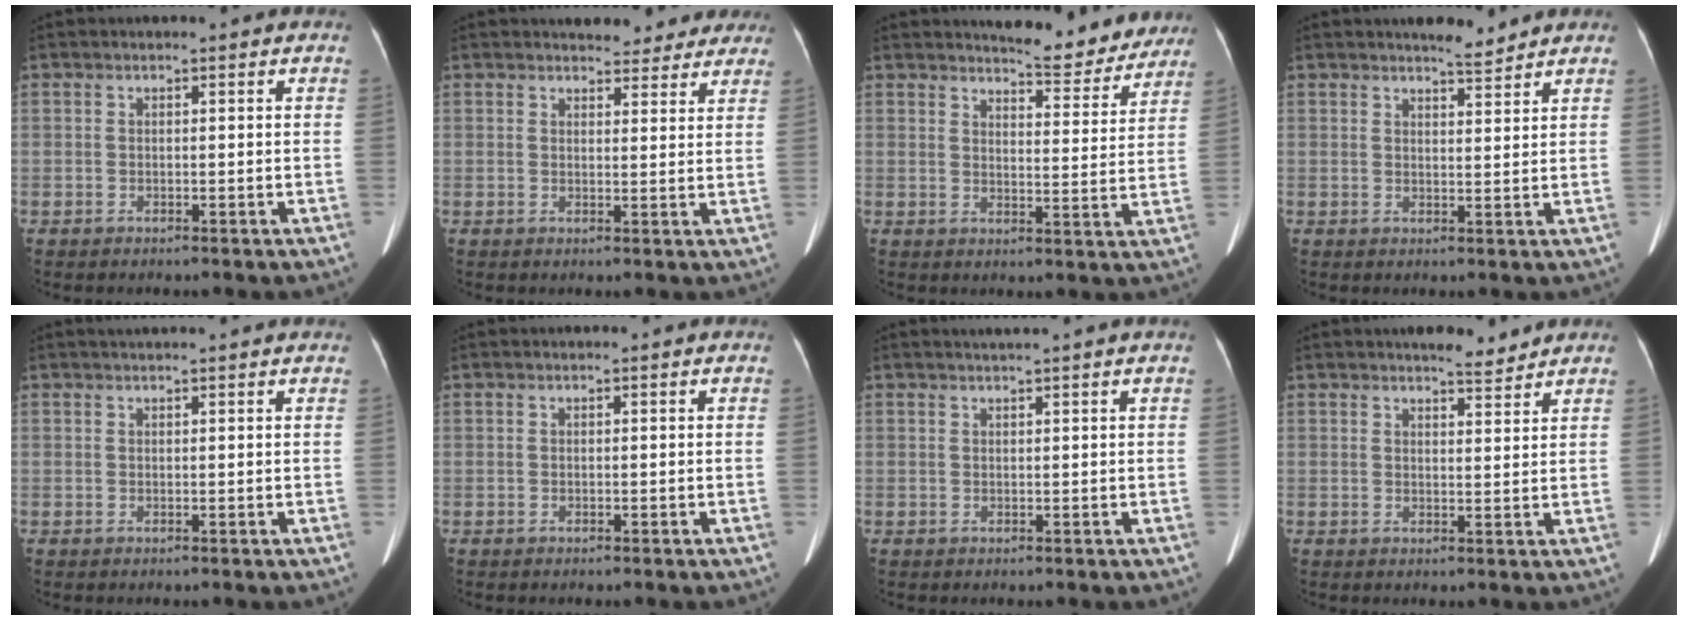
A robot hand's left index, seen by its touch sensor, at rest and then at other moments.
{"total": 7.4, "force": [6.8, 2.7, 1.5], "torque": [0.002, -0.001, 0.066]}
{"total": 10.1, "force": [9.7, 1.9, 2.2], "torque": [-0.020, -0.021, 0.112]}
{"total": 3.2, "force": [3.1, 0.4, 1.0], "torque": [-0.019, -0.003, 0.045]}
{"total": 4.6, "force": [4.2, 0.0, 2.0], "torque": [-0.024, 0.031, 0.052]}
{"total": 0.0}
{"total": 1.4, "force": [1.2, -0.5, 0.5], "torque": [-0.009, 0.004, 0.028]}
{"total": 3.7, "force": [3.4, 0.7, 1.2], "torque": [-0.020, -0.003, 0.046]}